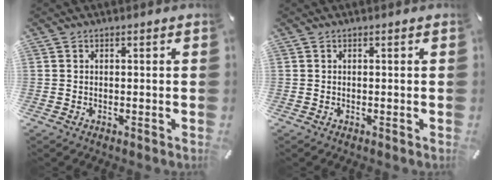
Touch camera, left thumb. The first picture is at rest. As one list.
[{"total": 0.0}]